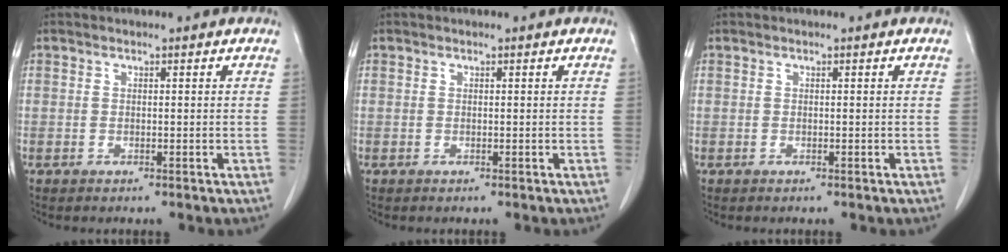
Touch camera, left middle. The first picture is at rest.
{"total": 0.0}
{"total": 0.0}